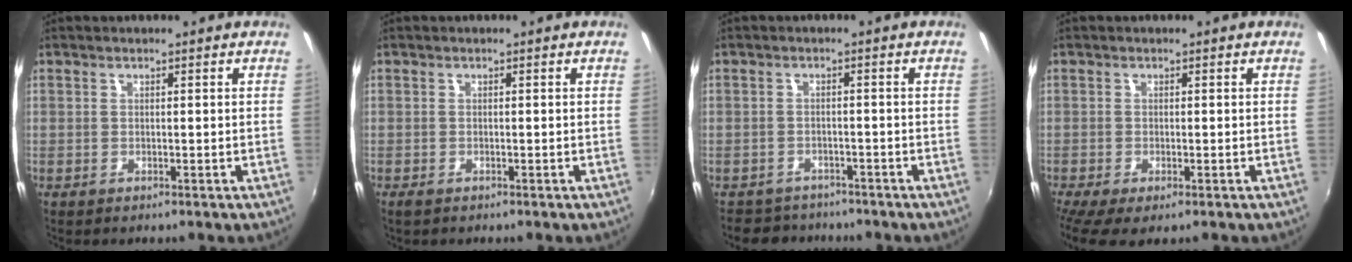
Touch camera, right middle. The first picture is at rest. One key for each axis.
{"total": 1.0, "fx": -0.8, "fy": 0.4, "fz": 0.5, "tx": -0.011, "ty": -0.005, "tz": -0.015}
{"total": 6.3, "fx": -5.6, "fy": 2.8, "fz": 0.9, "tx": -0.033, "ty": 0.000, "tz": -0.088}
{"total": 3.6, "fx": -2.2, "fy": 0.9, "fz": 2.7, "tx": -0.054, "ty": -0.019, "tz": -0.033}